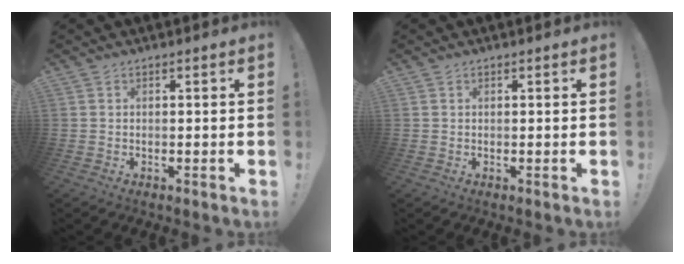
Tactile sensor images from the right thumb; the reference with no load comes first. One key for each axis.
{"total": 0.0}